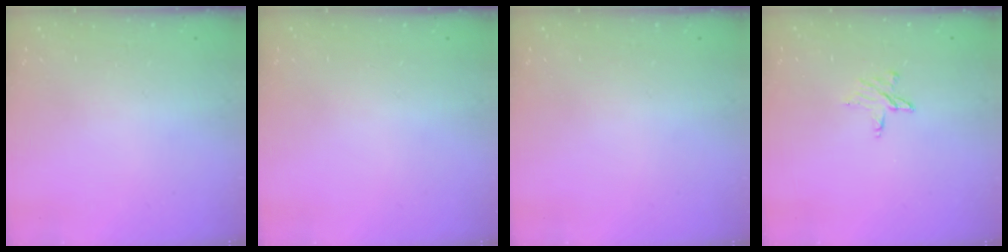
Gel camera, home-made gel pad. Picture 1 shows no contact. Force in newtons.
{"total": 0.0}
{"total": 0.0}
{"total": 6.0, "press": 6.0, "slide": 0.5}